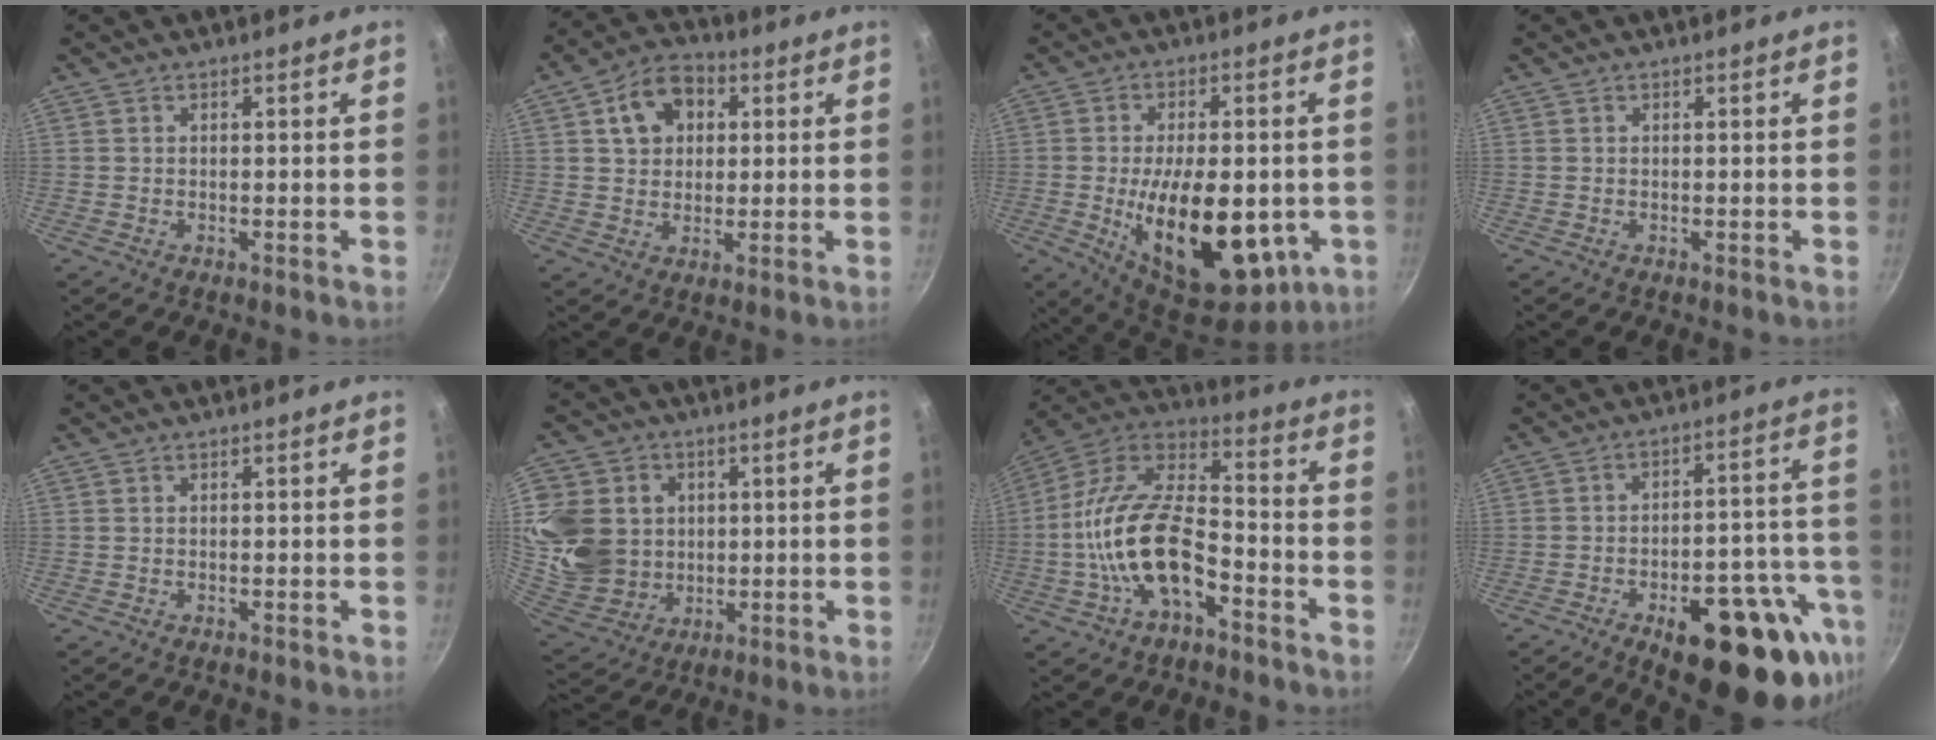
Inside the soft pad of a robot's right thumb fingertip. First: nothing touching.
{"total": 9.9, "force": [3.0, 7.4, 5.8], "torque": [-0.067, 0.012, 0.041]}
{"total": 22.7, "force": [-4.1, 11.5, 19.1], "torque": [-0.275, -0.009, -0.045]}
{"total": 0.0}
{"total": 0.0}
{"total": 20.7, "force": [2.6, 17.8, 10.3], "torque": [-0.221, -0.004, 0.063]}
{"total": 19.0, "force": [-6.5, 9.7, 15.1], "torque": [-0.265, 0.055, -0.137]}
{"total": 23.2, "force": [-11.0, 9.9, 17.9], "torque": [-0.174, 0.044, -0.141]}